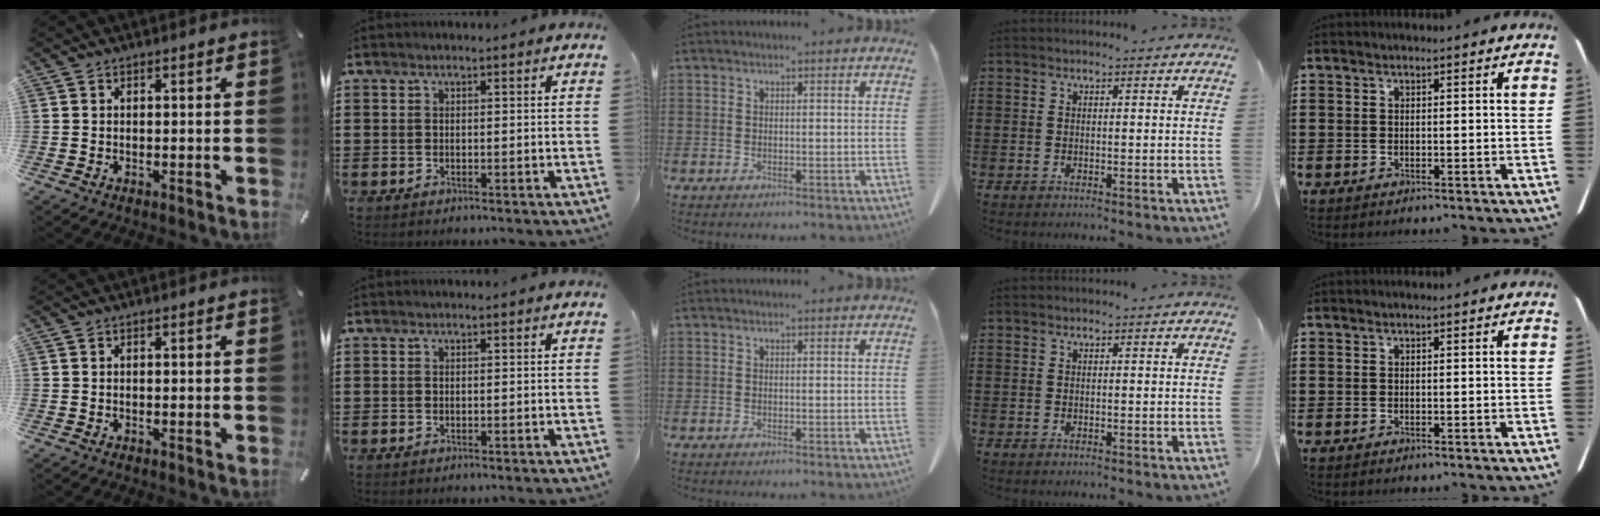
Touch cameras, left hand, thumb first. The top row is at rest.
{}